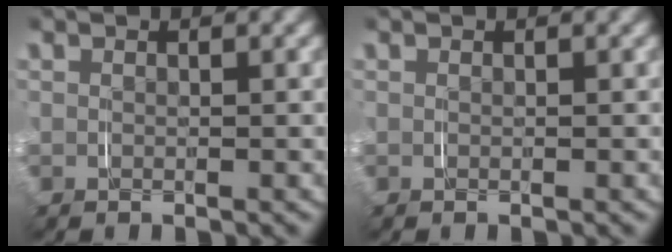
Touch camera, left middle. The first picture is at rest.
{"total": 0.0}